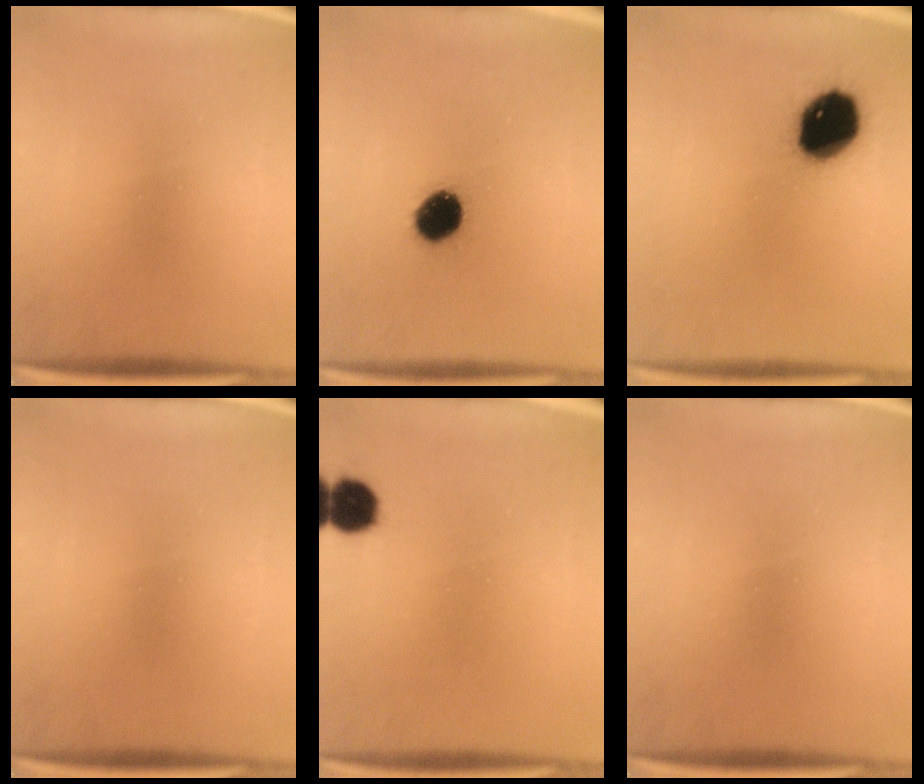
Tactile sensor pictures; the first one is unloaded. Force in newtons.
{"total": 6.3}
{"total": 14.9}
{"total": 0.0}
{"total": 5.2}
{"total": 0.0}